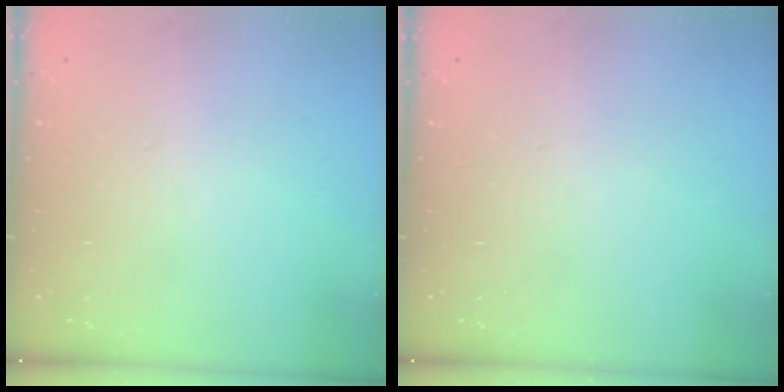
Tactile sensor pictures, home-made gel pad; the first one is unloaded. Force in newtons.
{"total": 0.0}